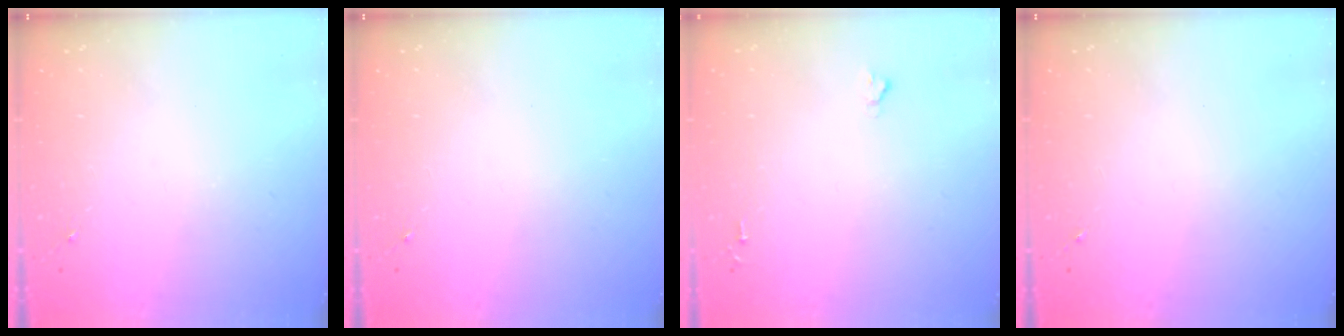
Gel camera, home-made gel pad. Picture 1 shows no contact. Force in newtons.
{"total": 0.0}
{"total": 1.6, "press": 1.6, "slide": 0.2}
{"total": 0.0}